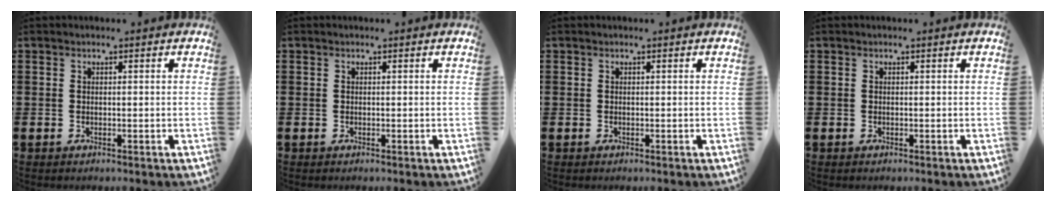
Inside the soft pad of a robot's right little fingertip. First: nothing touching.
{"total": 0.0}
{"total": 0.0}
{"total": 0.0}